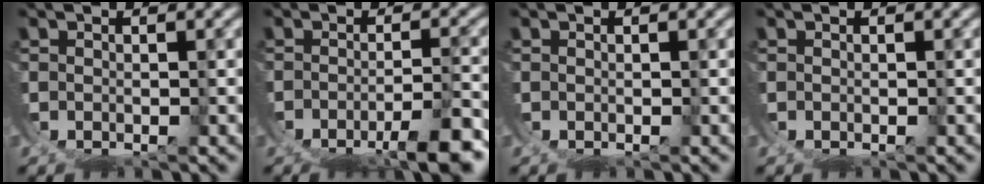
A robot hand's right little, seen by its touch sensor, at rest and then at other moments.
{"total": 5.8, "force": [-3.5, 1.6, 4.4], "torque": [-0.058, -0.015, -0.039]}
{"total": 0.0}
{"total": 0.0}